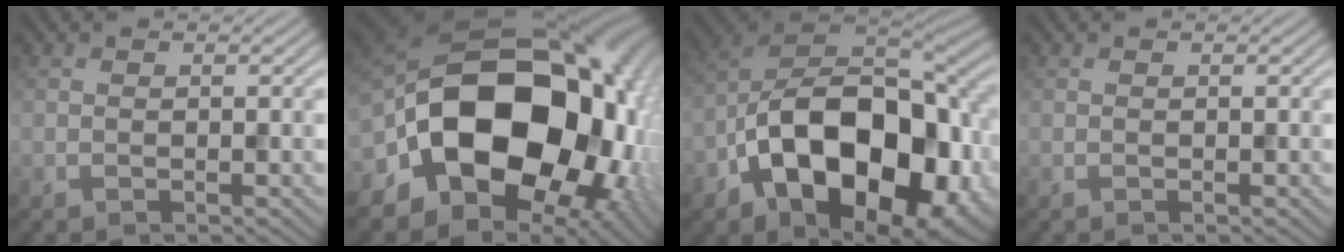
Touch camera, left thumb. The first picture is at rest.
{"total": 22.5, "force": [-4.3, 15.7, 15.5], "torque": [-0.306, -0.033, -0.053]}
{"total": 20.0, "force": [-7.0, 11.6, 14.7], "torque": [-0.260, -0.033, -0.112]}
{"total": 0.0}